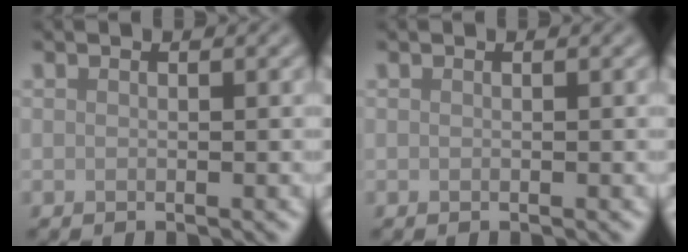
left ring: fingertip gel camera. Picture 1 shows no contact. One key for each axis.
{"total": 0.0}